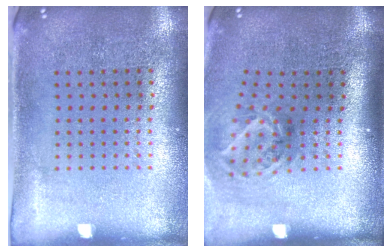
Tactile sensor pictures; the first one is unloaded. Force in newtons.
{"total": 1.9, "press": 1.2, "slide": 1.5}